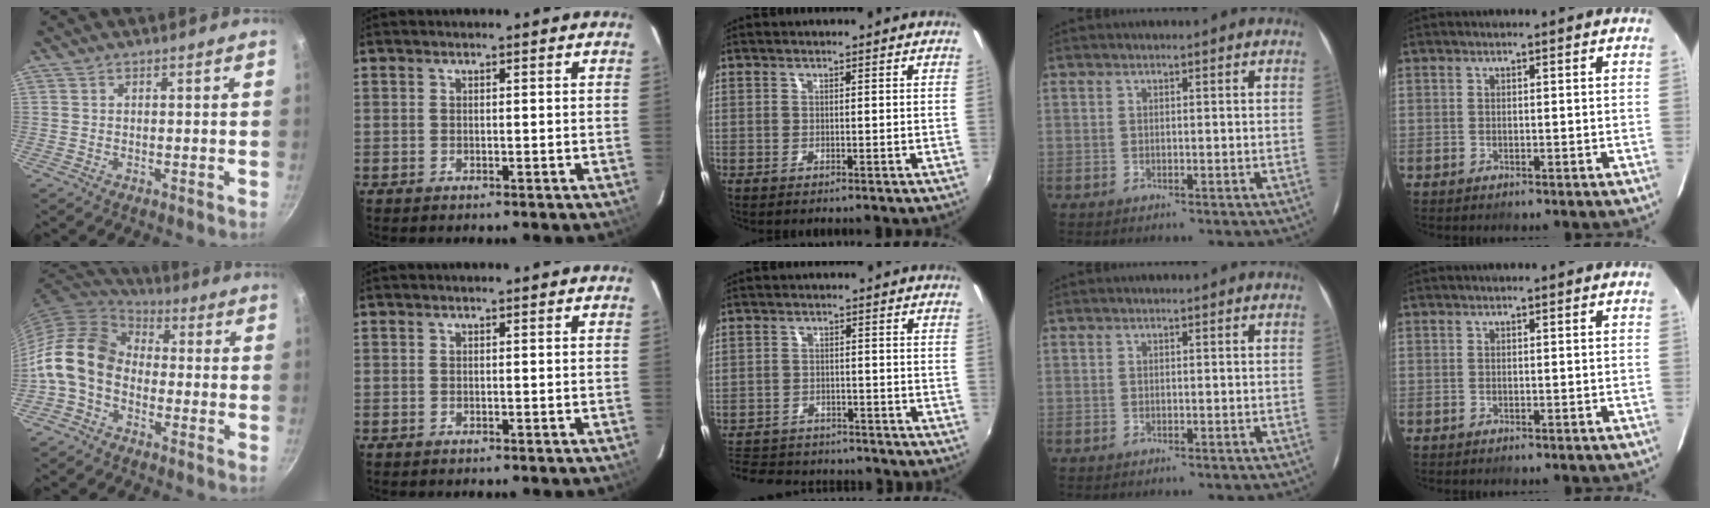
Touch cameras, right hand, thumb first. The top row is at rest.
{"thumb": {"total": 13.1, "force": [-2.9, 9.5, 8.6], "torque": [-0.142, 0.048, -0.079]}, "middle": {"total": 12.3, "force": [-10.0, 6.1, 3.6], "torque": [-0.103, 0.025, -0.145]}}